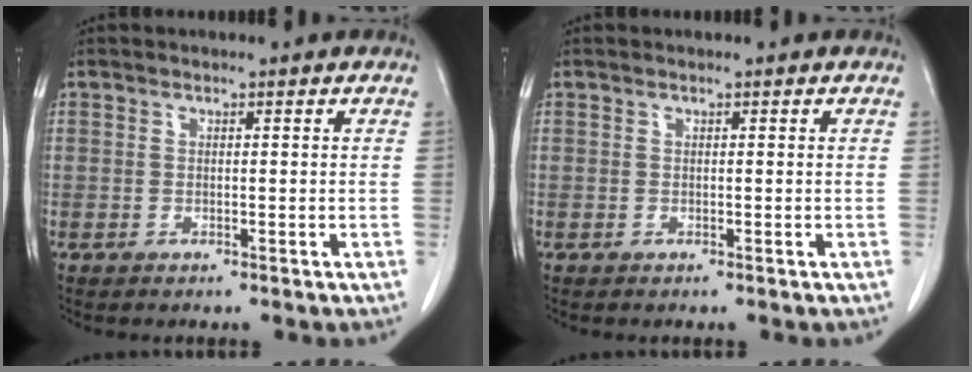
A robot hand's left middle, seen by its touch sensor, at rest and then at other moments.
{"total": 0.0}